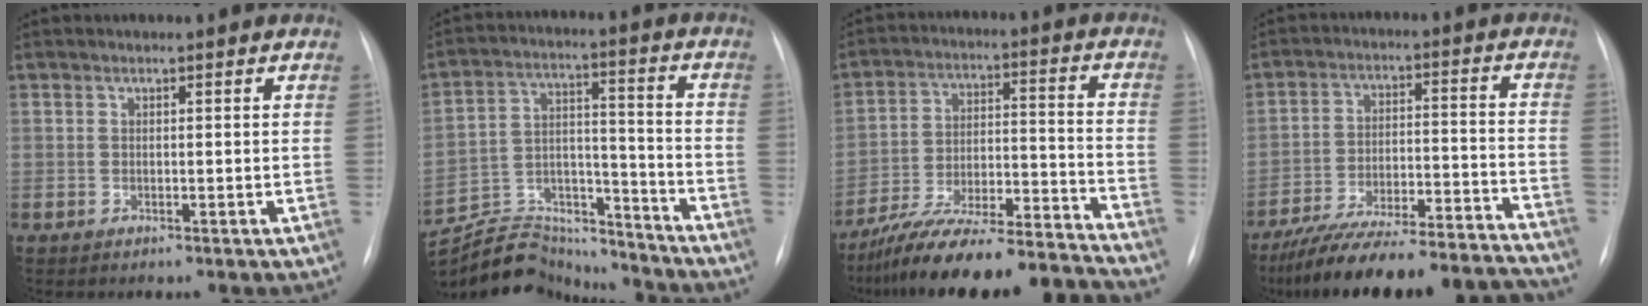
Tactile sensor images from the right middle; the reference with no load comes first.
{"total": 17.6, "force": [-17.0, 4.0, 2.1], "torque": [-0.044, 0.047, -0.265]}
{"total": 19.7, "force": [-18.3, 0.6, 7.1], "torque": [-0.124, 0.012, -0.292]}
{"total": 24.0, "force": [-22.1, 2.6, 9.0], "torque": [-0.123, 0.004, -0.323]}